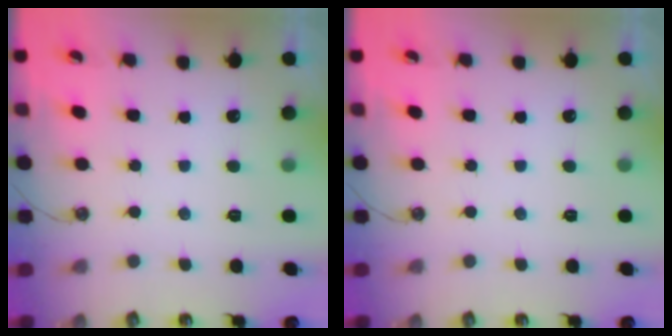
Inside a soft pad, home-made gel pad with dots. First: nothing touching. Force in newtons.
{"total": 0.0}